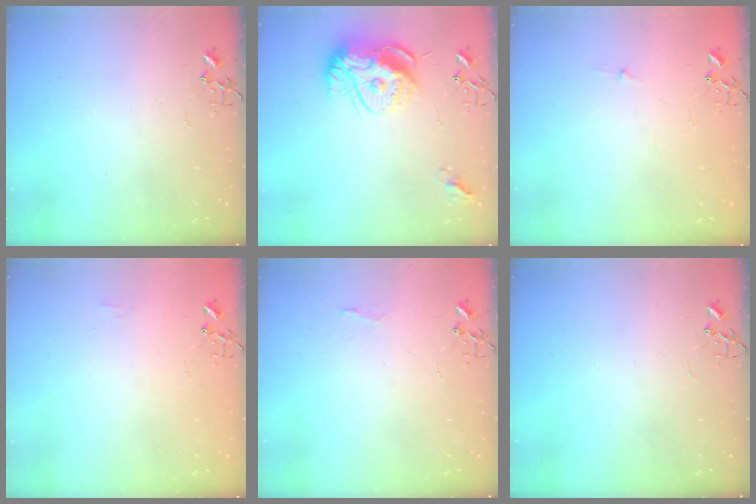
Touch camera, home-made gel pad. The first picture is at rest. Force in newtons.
{"total": 15.6, "press": 15.6, "slide": 1.3}
{"total": 2.6, "press": 2.5, "slide": 0.4}
{"total": 5.1, "press": 5.1, "slide": 0.7}
{"total": 4.8, "press": 4.8, "slide": 0.6}
{"total": 0.0}